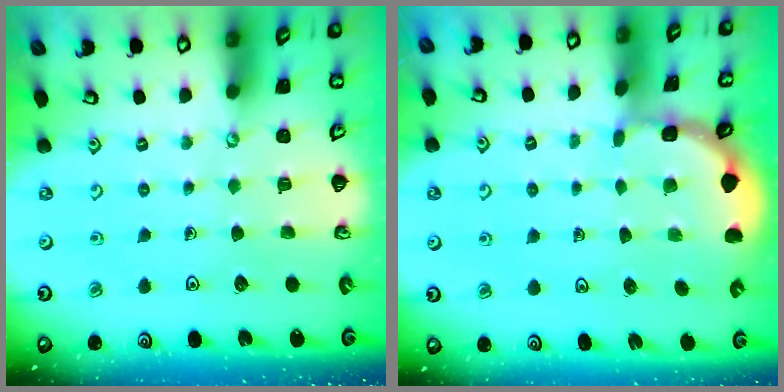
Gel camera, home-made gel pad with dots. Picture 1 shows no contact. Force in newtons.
{"total": 1.6, "press": 1.6, "slide": 0.1}